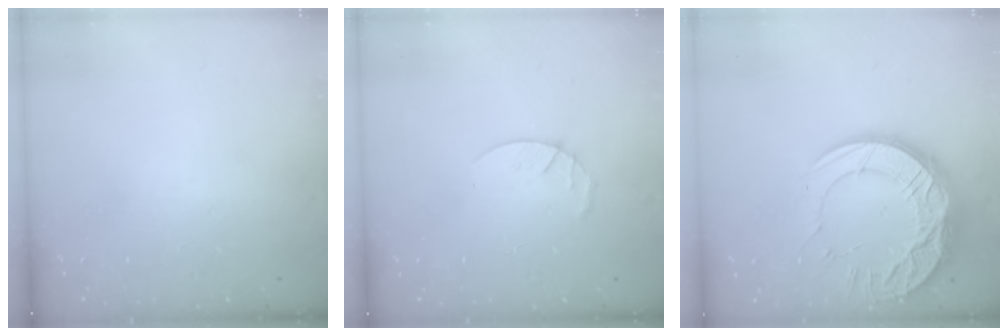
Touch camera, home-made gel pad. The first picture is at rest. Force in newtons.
{"total": 3.0, "press": 2.9, "slide": 0.5}
{"total": 18.6, "press": 18.6, "slide": 1.4}